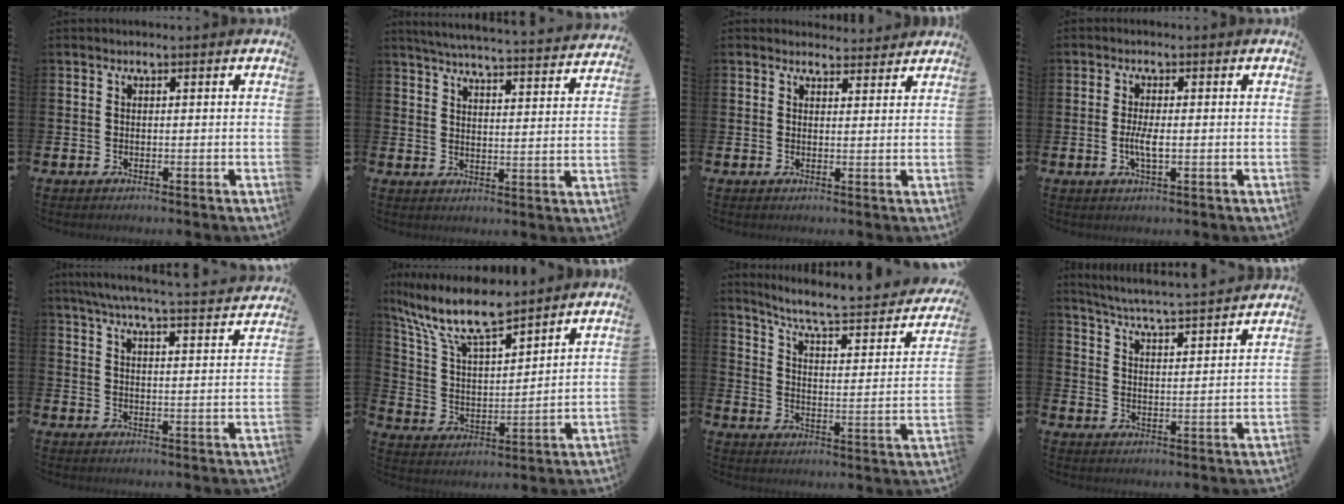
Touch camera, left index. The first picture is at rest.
{"total": 5.4, "force": [5.2, -0.1, 1.1], "torque": [-0.035, -0.044, 0.088]}
{"total": 2.5, "force": [2.4, 0.7, -0.1], "torque": [0.006, -0.012, 0.042]}
{"total": 2.7, "force": [-0.3, 0.7, 2.5], "torque": [-0.038, -0.003, -0.009]}
{"total": 6.5, "force": [6.2, 0.1, 2.2], "torque": [-0.057, -0.042, 0.106]}
{"total": 10.9, "force": [9.4, 2.3, 5.0], "torque": [-0.138, -0.043, 0.168]}
{"total": 6.4, "force": [5.5, 1.2, 3.1], "torque": [-0.079, -0.044, 0.082]}
{"total": 5.4, "force": [5.2, -0.4, 1.1], "torque": [-0.043, -0.045, 0.087]}